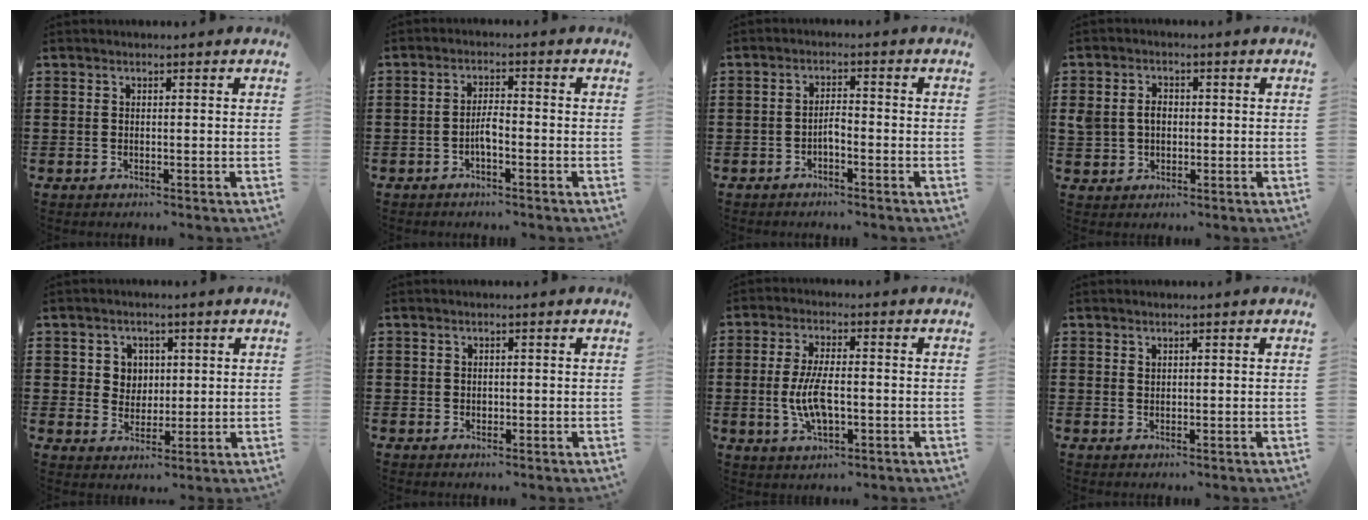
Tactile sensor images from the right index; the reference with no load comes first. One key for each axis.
{"total": 2.7, "fx": -1.2, "fy": 0.6, "fz": 2.3, "tx": -0.051, "ty": 0.001, "tz": -0.024}
{"total": 1.9, "fx": -1.2, "fy": 0.5, "fz": 1.4, "tx": -0.029, "ty": 0.005, "tz": -0.025}
{"total": 3.5, "fx": 0.1, "fy": 2.9, "fz": 2.0, "tx": -0.053, "ty": 0.009, "tz": -0.003}
{"total": 4.0, "fx": 1.3, "fy": 3.7, "fz": 0.9, "tx": -0.035, "ty": 0.014, "tz": 0.021}
{"total": 0.8, "fx": 0.2, "fy": 0.8, "fz": 0.2, "tx": -0.006, "ty": 0.004, "tz": 0.004}
{"total": 7.0, "fx": -1.1, "fy": 2.8, "fz": 6.4, "tx": -0.145, "ty": -0.007, "tz": -0.027}
{"total": 0.6, "fx": 0.5, "fy": 0.4, "fz": 0.2, "tx": -0.006, "ty": 0.000, "tz": 0.011}